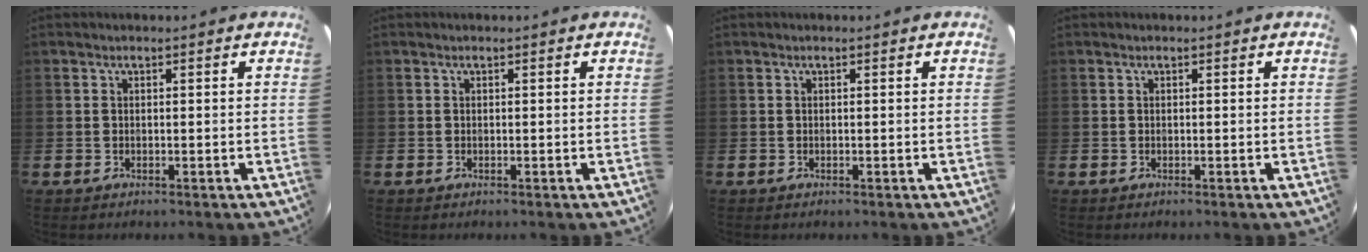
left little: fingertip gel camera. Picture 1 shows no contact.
{"total": 0.0}
{"total": 0.0}
{"total": 0.0}